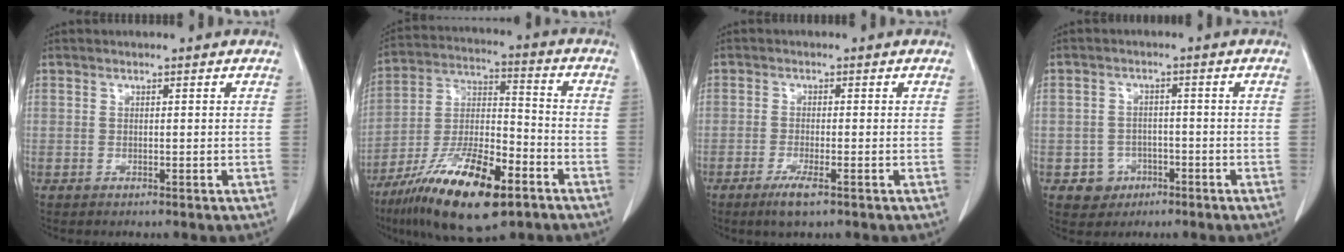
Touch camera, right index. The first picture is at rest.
{"total": 18.8, "force": [-11.0, 5.2, 14.4], "torque": [-0.271, -0.018, -0.193]}
{"total": 3.5, "force": [-2.1, 0.4, 2.7], "torque": [-0.055, -0.007, -0.039]}
{"total": 4.3, "force": [-1.9, 3.9, 0.2], "torque": [0.005, 0.015, -0.024]}